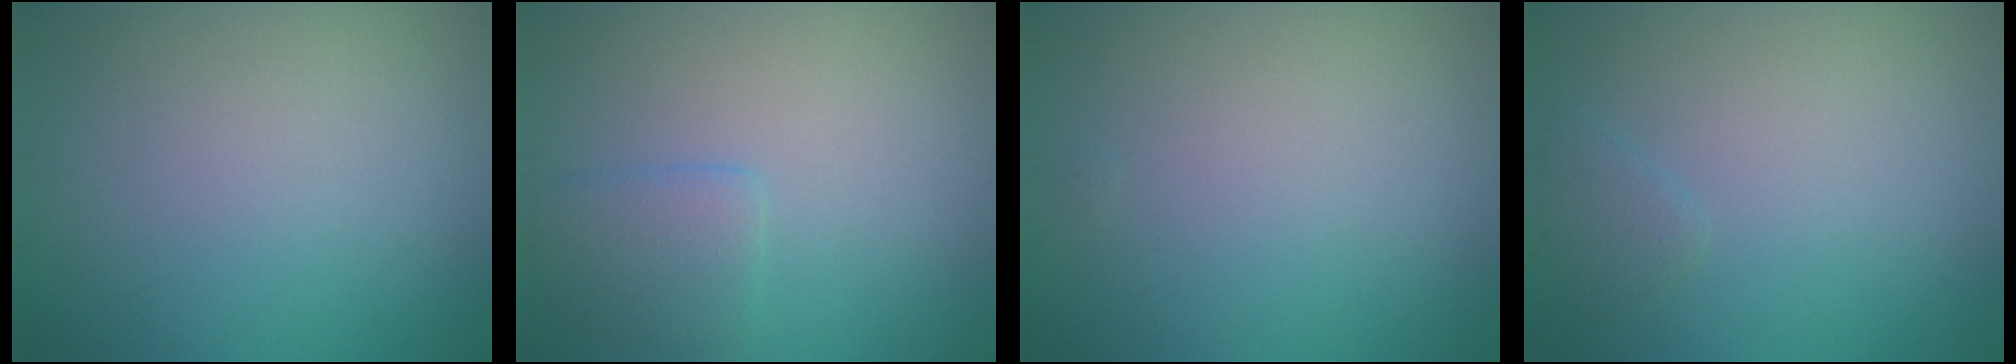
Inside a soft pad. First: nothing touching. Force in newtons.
{"total": 2.3, "press": 2.3, "slide": 0.1}
{"total": 0.0}
{"total": 1.0, "press": 1.0, "slide": 0.1}